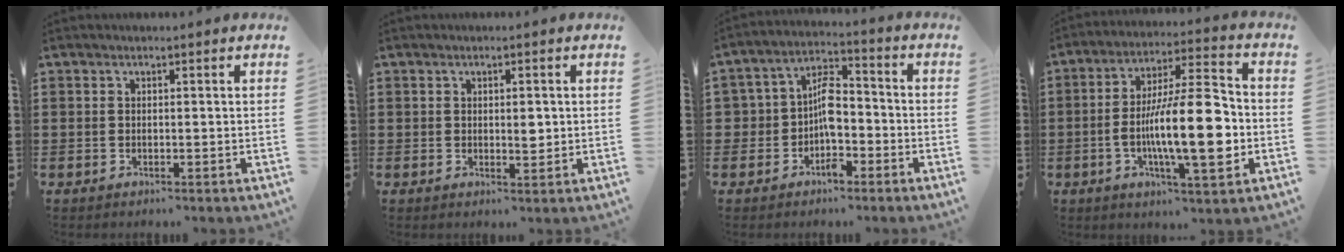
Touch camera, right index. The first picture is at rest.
{"total": 2.1, "force": [0.3, 1.1, 1.7], "torque": [-0.027, 0.002, 0.003]}
{"total": 6.5, "force": [-2.0, 4.2, 4.6], "torque": [-0.086, 0.018, -0.037]}
{"total": 15.7, "force": [-2.7, 4.5, 14.9], "torque": [-0.261, -0.008, -0.049]}